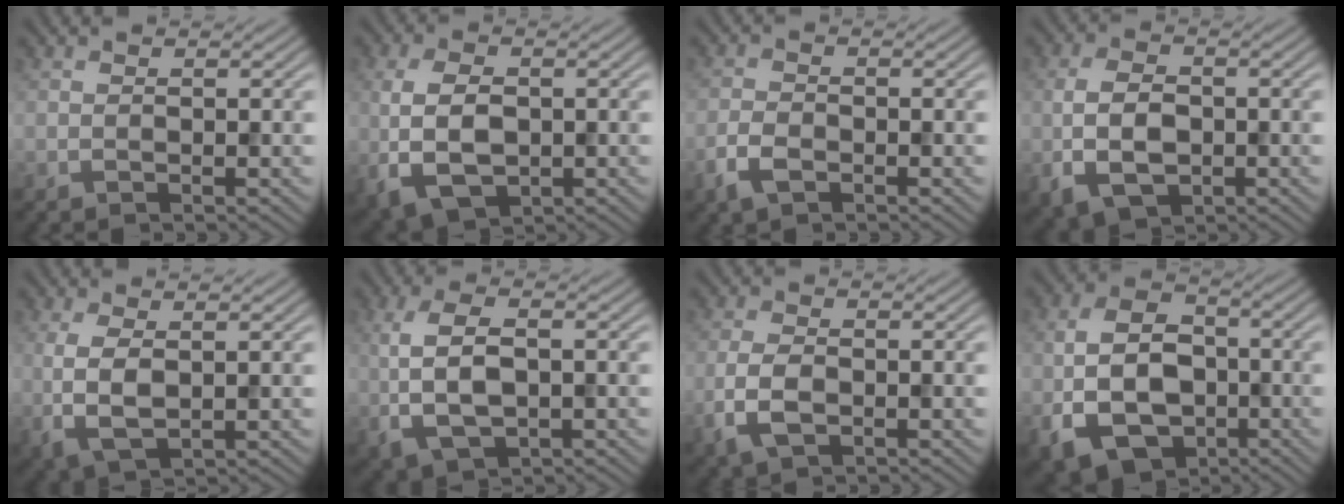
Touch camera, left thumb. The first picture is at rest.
{"total": 7.2, "force": [-0.7, 4.5, 5.5], "torque": [-0.128, -0.009, -0.011]}
{"total": 3.2, "force": [-1.8, 1.6, 2.0], "torque": [-0.046, -0.005, -0.043]}
{"total": 6.3, "force": [-1.4, 4.0, 4.6], "torque": [-0.102, -0.008, -0.028]}
{"total": 4.7, "force": [0.5, 2.1, 4.2], "torque": [-0.104, -0.005, 0.011]}
{"total": 7.0, "force": [-0.2, 3.6, 6.0], "torque": [-0.136, 0.000, -0.004]}
{"total": 4.3, "force": [-1.6, 2.3, 3.3], "torque": [-0.079, -0.005, -0.035]}
{"total": 11.6, "force": [-3.3, 7.8, 7.9], "torque": [-0.168, -0.012, -0.068]}